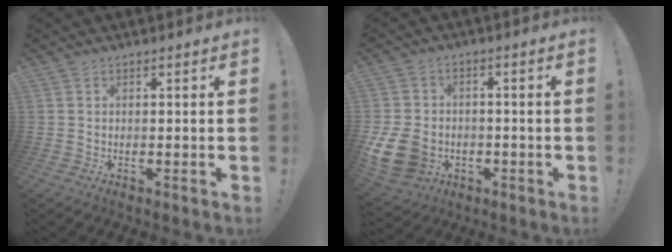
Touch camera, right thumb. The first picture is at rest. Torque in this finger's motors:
{"motor_torque": [0.95, 1.06, 0.68, -0.36, 0.43]}